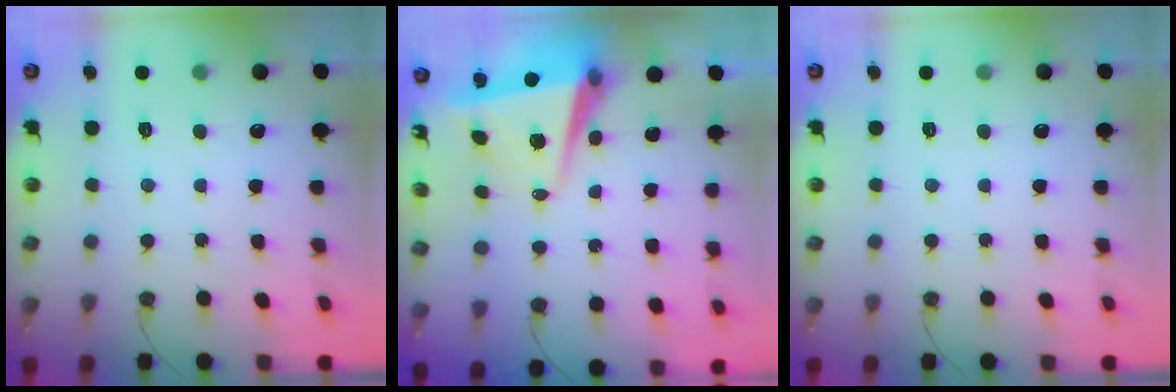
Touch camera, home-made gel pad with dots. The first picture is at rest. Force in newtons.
{"total": 6.2, "press": 5.9, "slide": 1.8}
{"total": 0.0}